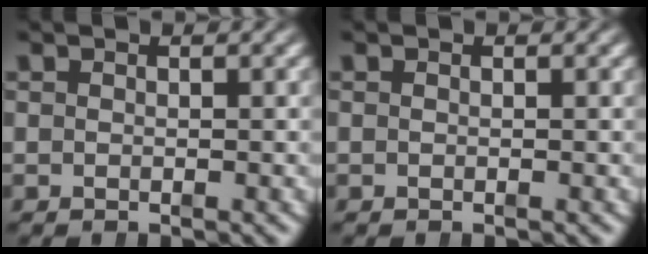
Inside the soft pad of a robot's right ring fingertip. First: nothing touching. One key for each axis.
{"total": 0.0}